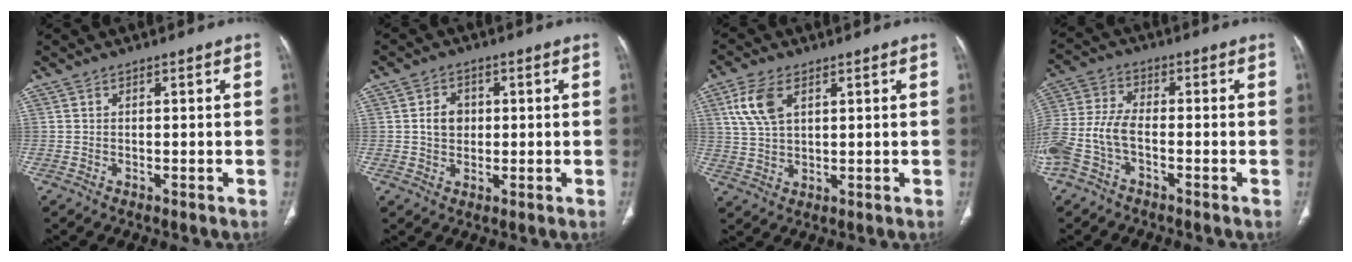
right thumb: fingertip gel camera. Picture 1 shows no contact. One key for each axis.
{"total": 4.5, "fx": 0.5, "fy": 3.7, "fz": 2.6, "tx": -0.031, "ty": 0.004, "tz": 0.006}
{"total": 7.6, "fx": 3.1, "fy": 4.1, "fz": 5.6, "tx": -0.121, "ty": -0.002, "tz": 0.066}
{"total": 10.7, "fx": -3.7, "fy": 5.6, "fz": 8.3, "tx": -0.198, "ty": 0.025, "tz": -0.078}